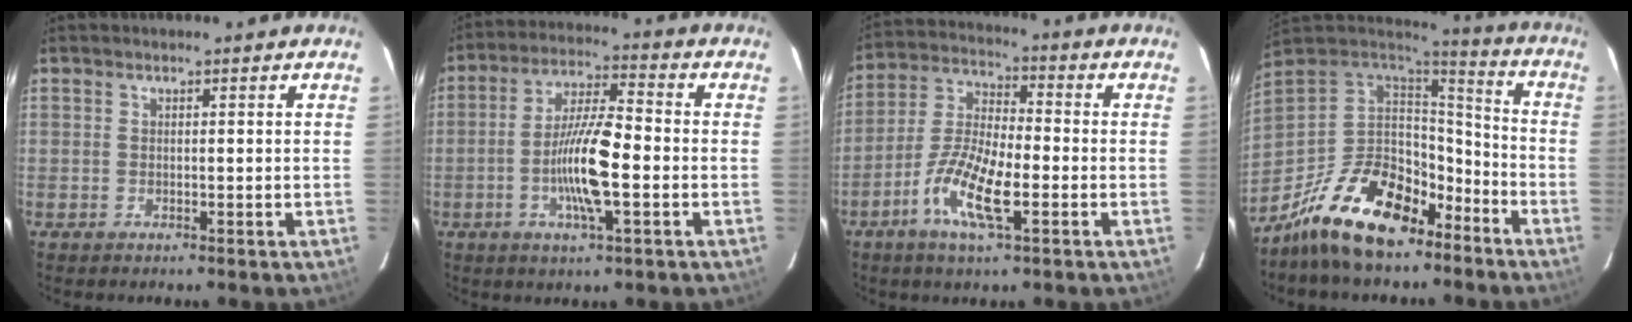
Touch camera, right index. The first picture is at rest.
{"total": 11.3, "force": [-3.0, 1.9, 10.8], "torque": [-0.210, 0.000, -0.058]}
{"total": 11.5, "force": [-4.7, 3.2, 10.0], "torque": [-0.210, -0.002, -0.098]}
{"total": 21.1, "force": [-13.3, 10.2, 12.8], "torque": [-0.248, -0.003, -0.219]}